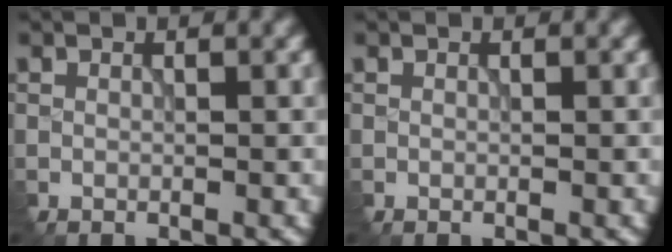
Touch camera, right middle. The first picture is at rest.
{"total": 0.0}